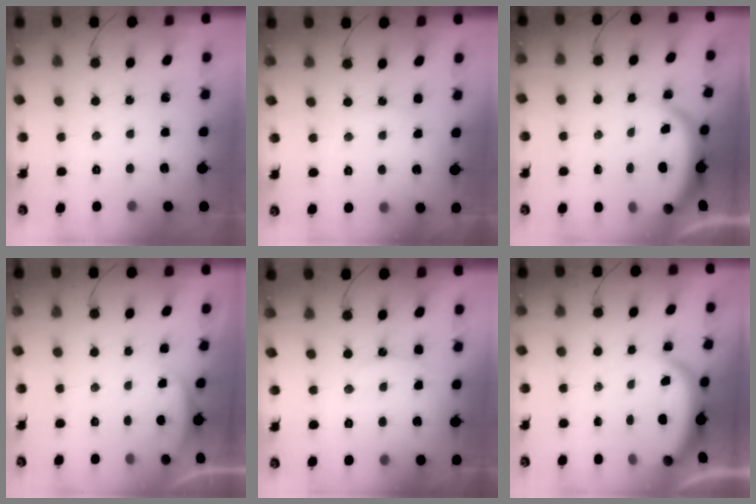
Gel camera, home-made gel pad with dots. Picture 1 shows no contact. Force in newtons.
{"total": 4.8, "press": 4.8, "slide": 0.4}
{"total": 3.9, "press": 3.9, "slide": 0.2}
{"total": 2.8, "press": 2.7, "slide": 0.6}
{"total": 8.9, "press": 8.8, "slide": 0.9}
{"total": 3.9, "press": 3.9, "slide": 0.2}